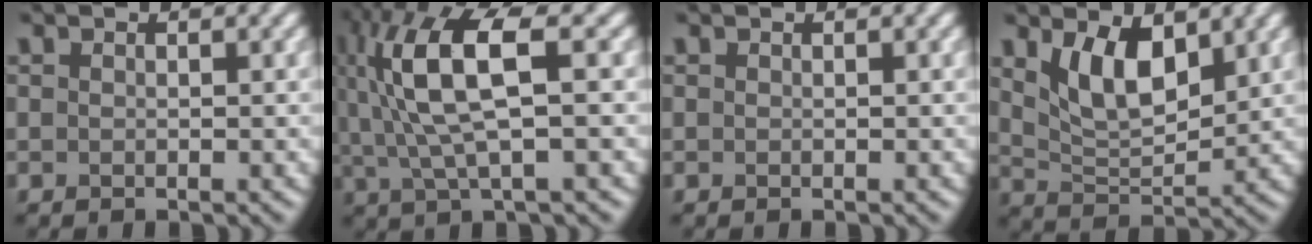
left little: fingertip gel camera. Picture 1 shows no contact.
{"total": 9.2, "force": [1.9, 2.9, 8.5], "torque": [-0.185, 0.009, 0.038]}
{"total": 0.0}
{"total": 5.4, "force": [2.5, 2.6, 4.0], "torque": [-0.085, -0.008, 0.049]}